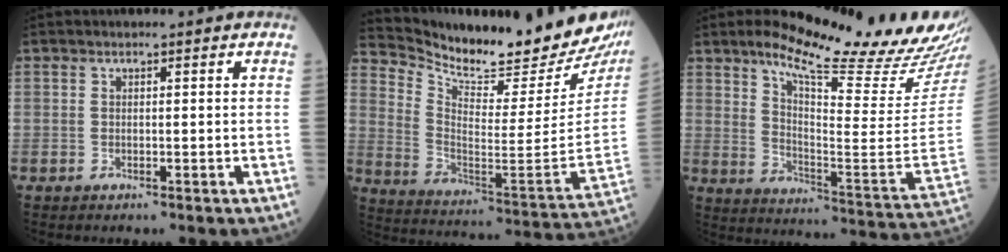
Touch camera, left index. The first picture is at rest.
{"total": 23.6, "force": [21.8, 3.2, 8.4], "torque": [-0.159, -0.098, 0.310]}
{"total": 23.6, "force": [19.3, 1.1, 13.5], "torque": [-0.204, -0.063, 0.270]}